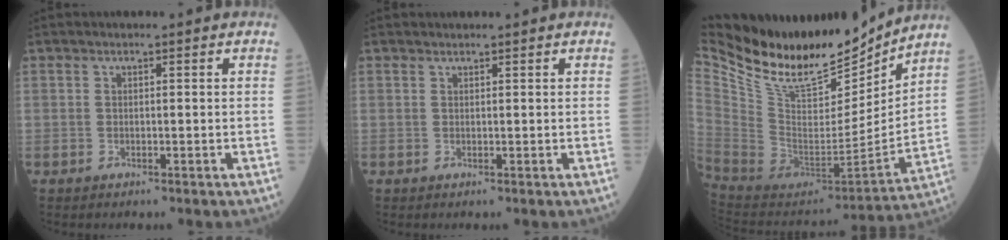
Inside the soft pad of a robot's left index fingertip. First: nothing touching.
{"total": 0.5, "force": [0.5, 0.1, -0.1], "torque": [-0.005, 0.000, 0.009]}
{"total": 26.0, "force": [21.2, 7.5, 13.0], "torque": [-0.260, -0.031, 0.359]}